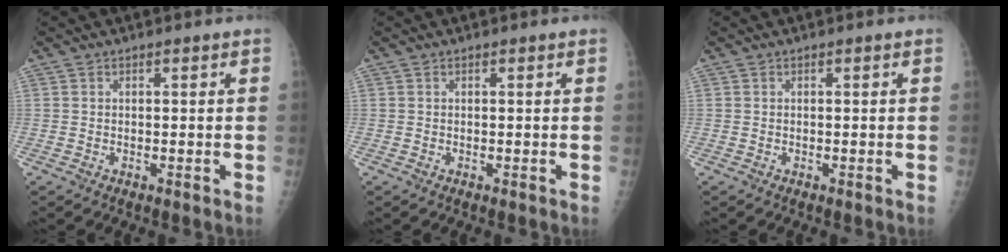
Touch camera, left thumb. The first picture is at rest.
{"total": 0.0}
{"total": 0.0}